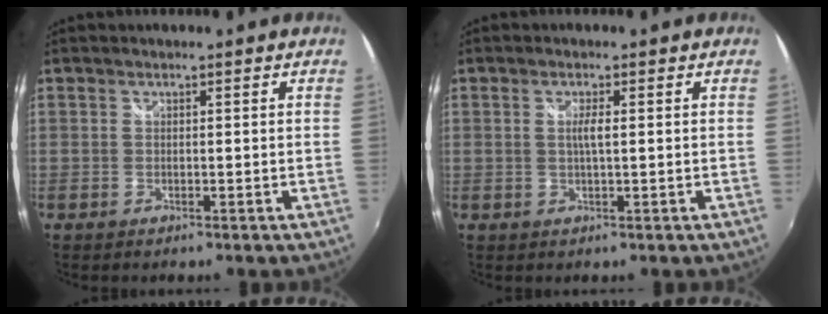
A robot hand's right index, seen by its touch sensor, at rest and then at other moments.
{"total": 2.0, "force": [0.2, 0.0, 2.0], "torque": [-0.036, -0.001, 0.002]}